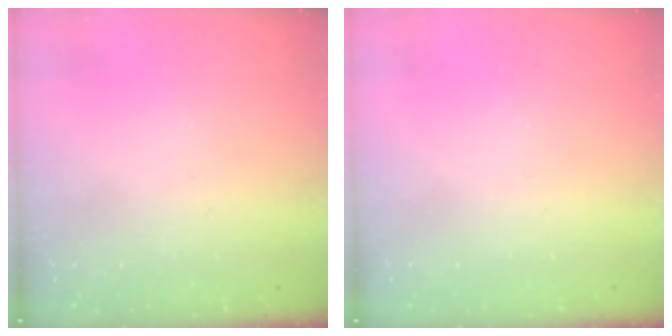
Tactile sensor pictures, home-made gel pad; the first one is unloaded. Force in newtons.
{"total": 0.0}